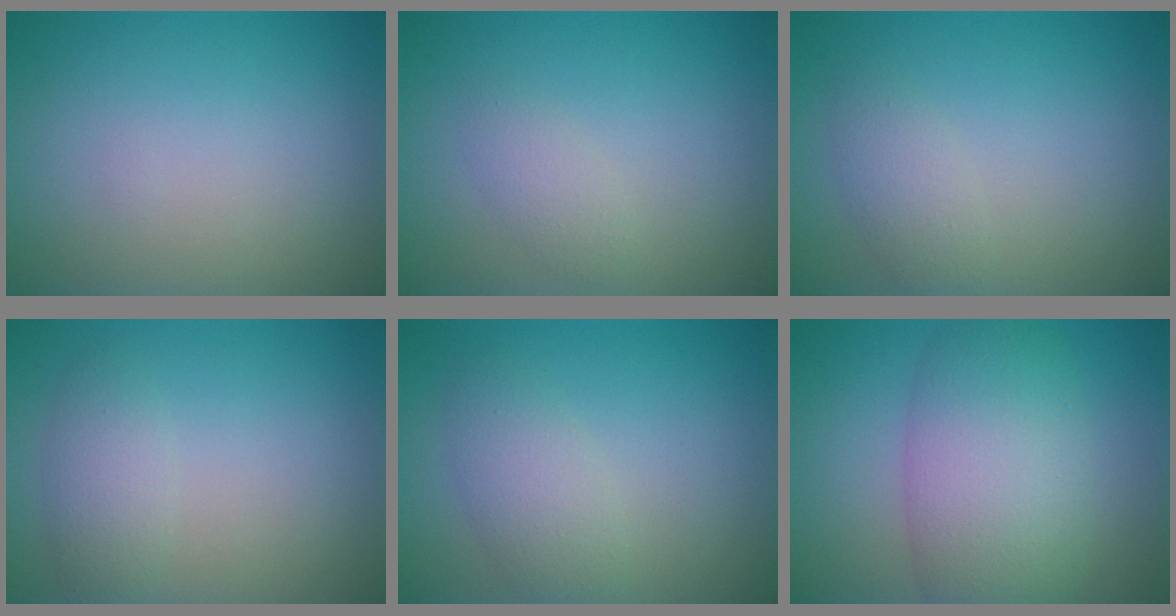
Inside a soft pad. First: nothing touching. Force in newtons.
{"total": 1.5, "press": 1.5, "slide": 0.1}
{"total": 2.0, "press": 2.0, "slide": 0.0}
{"total": 2.1, "press": 2.1, "slide": 0.2}
{"total": 2.9, "press": 2.9, "slide": 0.1}
{"total": 8.0, "press": 8.0, "slide": 0.2}